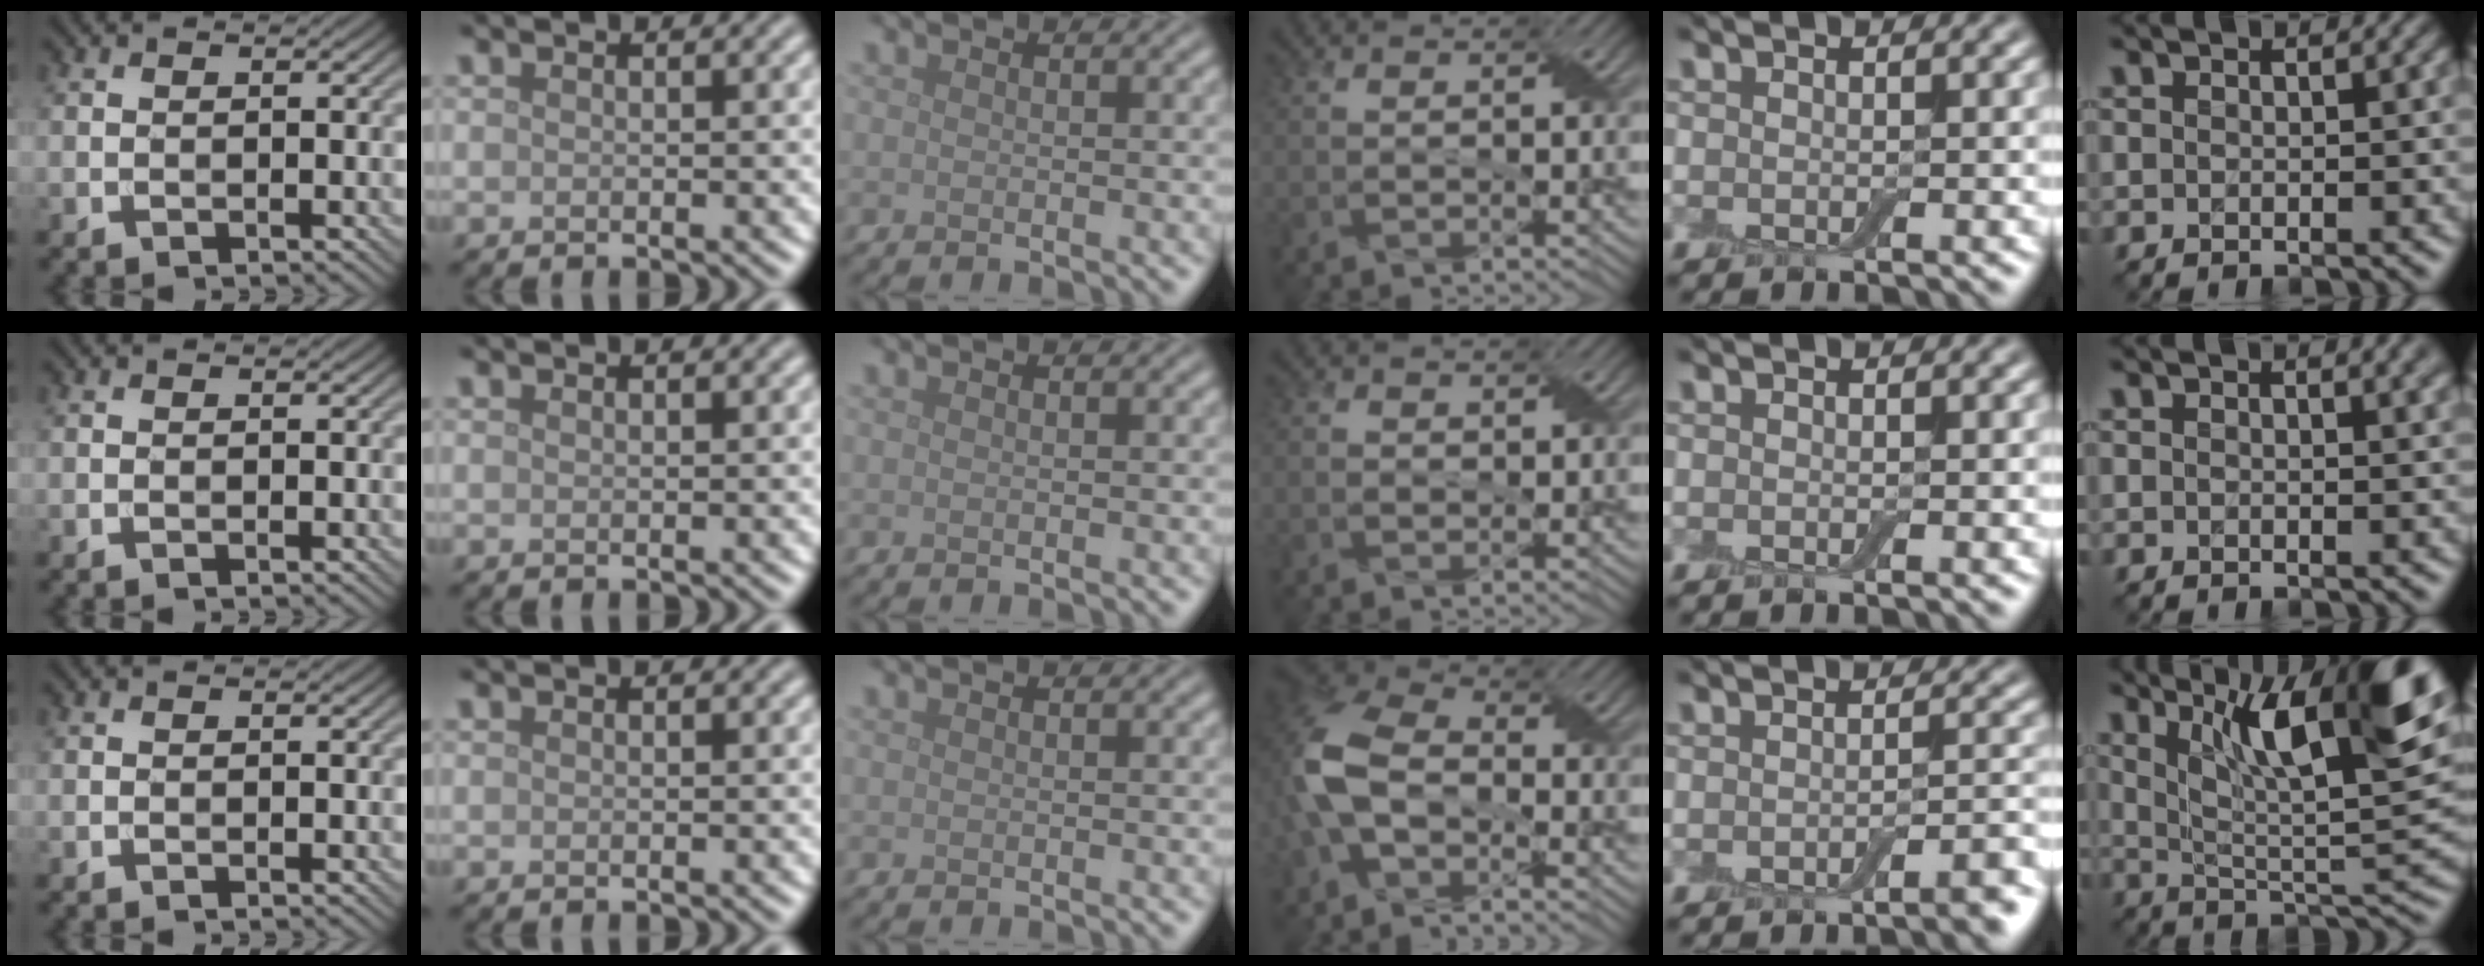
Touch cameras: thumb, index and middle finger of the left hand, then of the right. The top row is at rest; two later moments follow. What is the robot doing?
{"motion": "peel", "object": "bubble wrap"}